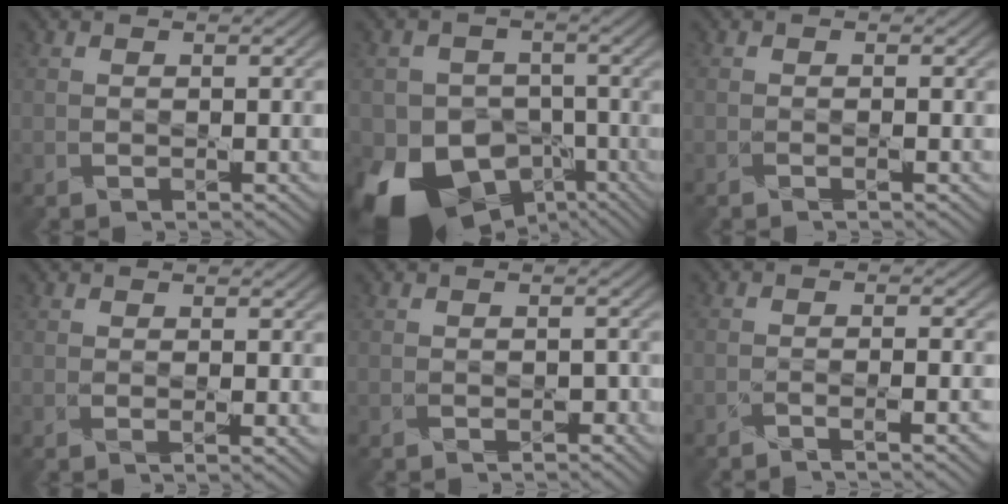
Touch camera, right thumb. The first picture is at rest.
{"total": 16.1, "force": [-7.7, 12.5, 6.8], "torque": [-0.130, -0.057, -0.138]}
{"total": 0.7, "force": [-0.3, 0.0, 0.6], "torque": [-0.010, -0.002, -0.006]}
{"total": 1.1, "force": [0.0, 0.1, 1.1], "torque": [-0.021, -0.002, -0.002]}
{"total": 1.4, "force": [-1.0, 0.6, 0.8], "torque": [-0.011, -0.003, -0.013]}
{"total": 3.9, "force": [-2.4, 0.6, 3.1], "torque": [-0.046, 0.008, -0.052]}